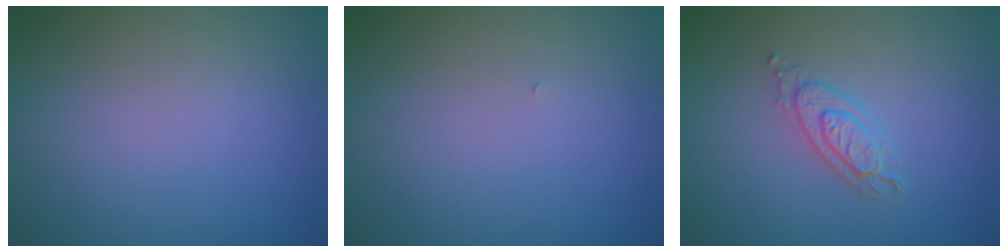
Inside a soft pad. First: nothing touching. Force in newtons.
{"total": 0.0}
{"total": 2.2, "press": 2.1, "slide": 0.5}